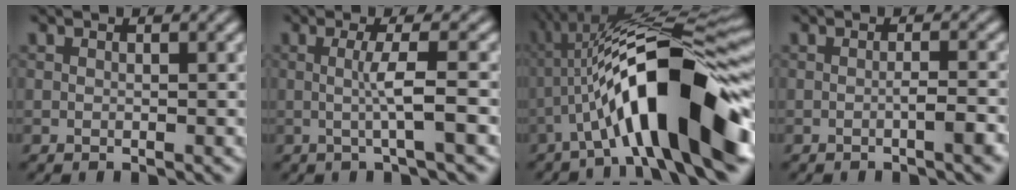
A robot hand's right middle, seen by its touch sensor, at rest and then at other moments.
{"total": 2.8, "force": [-0.5, 0.0, 2.8], "torque": [-0.056, 0.016, -0.008]}
{"total": 12.9, "force": [-3.9, 2.7, 12.0], "torque": [-0.209, 0.043, -0.057]}
{"total": 1.9, "force": [-1.0, 0.1, 1.6], "torque": [-0.027, 0.022, -0.013]}